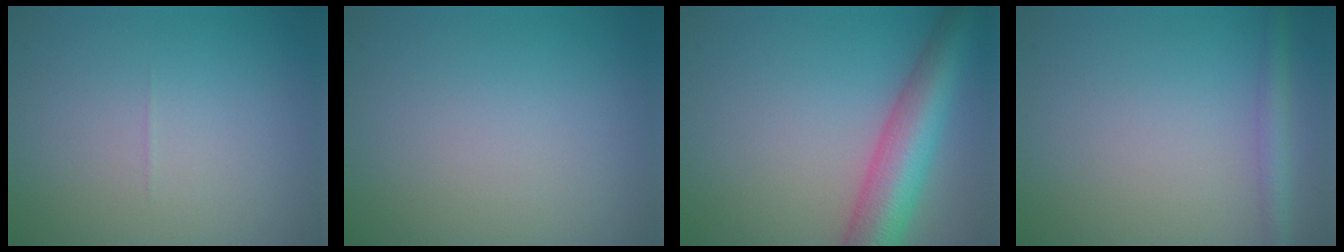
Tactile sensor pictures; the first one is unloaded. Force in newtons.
{"total": 0.0}
{"total": 7.5, "press": 7.5, "slide": 0.3}
{"total": 2.3, "press": 2.3, "slide": 0.0}